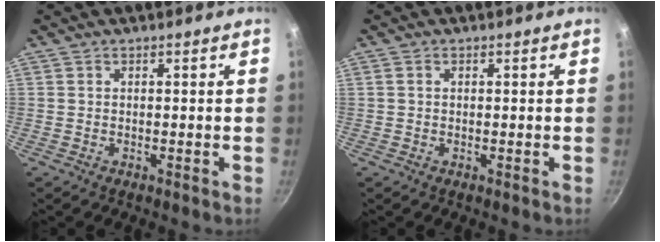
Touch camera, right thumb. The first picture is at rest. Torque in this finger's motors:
{"motor_torque": [-0.01, -0.24, -0.32, 0.09, 0.03]}